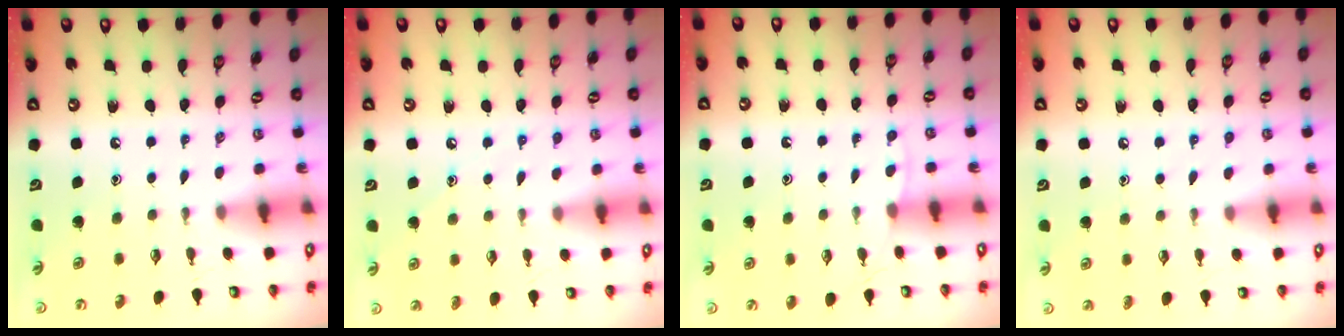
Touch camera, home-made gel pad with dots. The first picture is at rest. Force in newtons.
{"total": 4.7, "press": 4.7, "slide": 0.6}
{"total": 3.2, "press": 3.2, "slide": 0.5}
{"total": 6.3, "press": 6.3, "slide": 0.7}